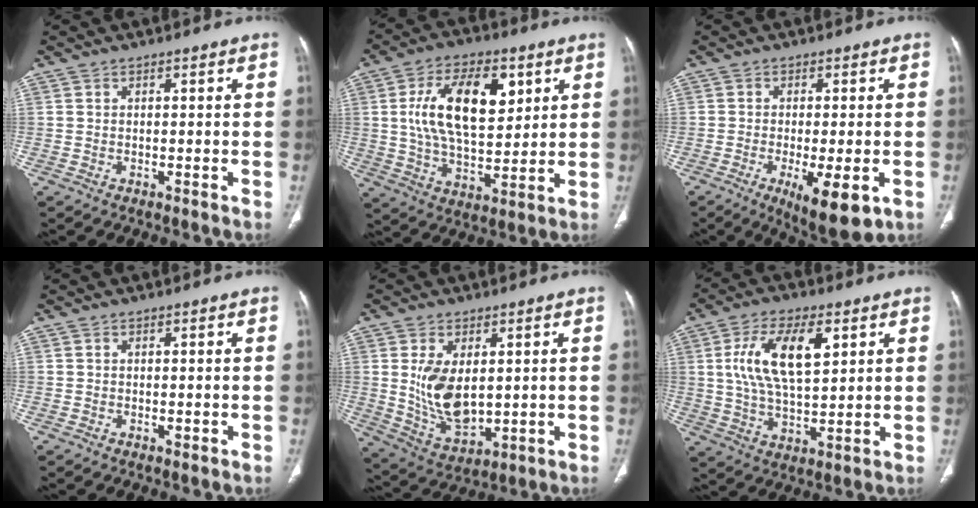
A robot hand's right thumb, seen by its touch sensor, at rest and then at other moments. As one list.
[{"total": 17.6, "force": [5.0, 9.2, 14.1], "torque": [-0.220, -0.014, 0.094]}, {"total": 9.9, "force": [-3.7, 2.9, 8.7], "torque": [-0.130, -0.017, -0.050]}, {"total": 0.5, "force": [-0.3, 0.3, 0.3], "torque": [-0.005, 0.000, -0.005]}, {"total": 11.3, "force": [1.4, 6.6, 9.1], "torque": [-0.153, -0.018, 0.047]}, {"total": 14.0, "force": [4.2, 6.4, 11.8], "torque": [-0.214, -0.007, 0.080]}]